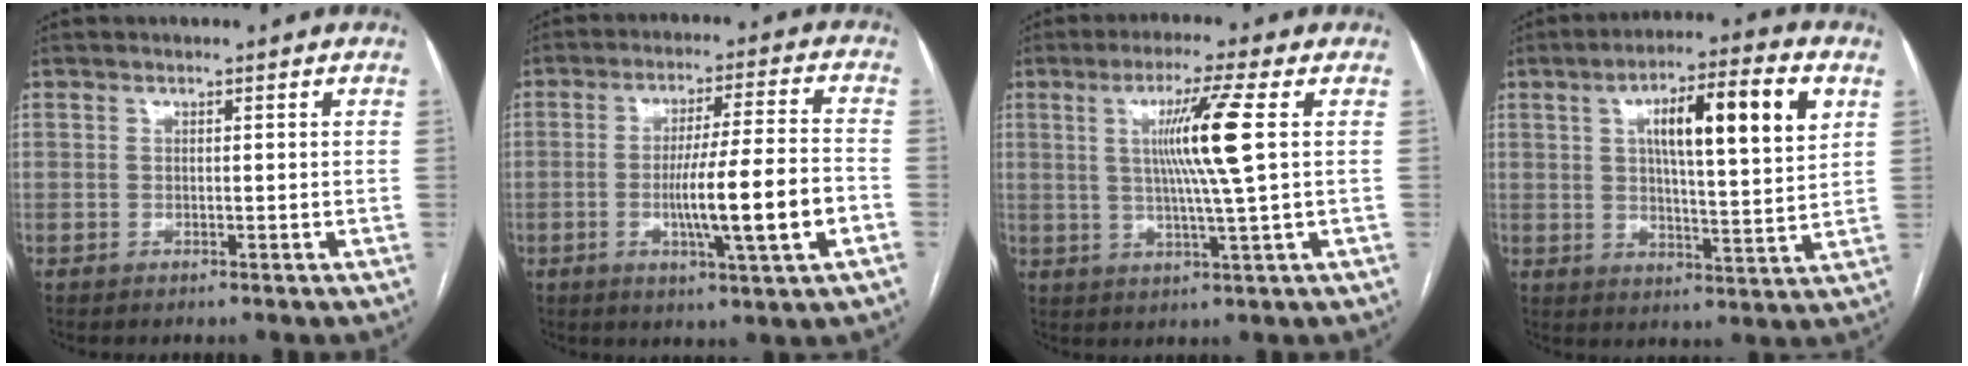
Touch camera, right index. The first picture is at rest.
{"total": 12.3, "force": [-3.2, 0.2, 11.9], "torque": [-0.199, -0.002, -0.053]}
{"total": 9.3, "force": [1.9, -1.6, 9.0], "torque": [-0.163, -0.002, 0.037]}
{"total": 15.2, "force": [5.3, 2.3, 14.0], "torque": [-0.225, 0.015, 0.079]}